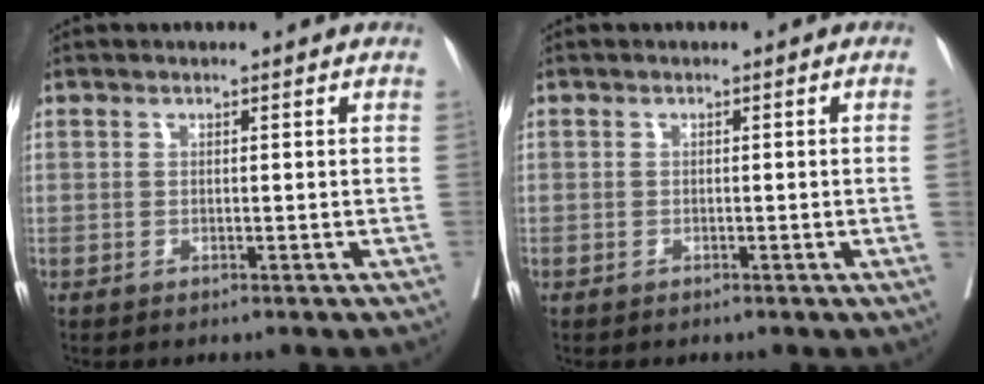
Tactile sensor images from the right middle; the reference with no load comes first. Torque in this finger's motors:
{"motor_torque": [0.38, -0.34, -0.55, -0.21]}